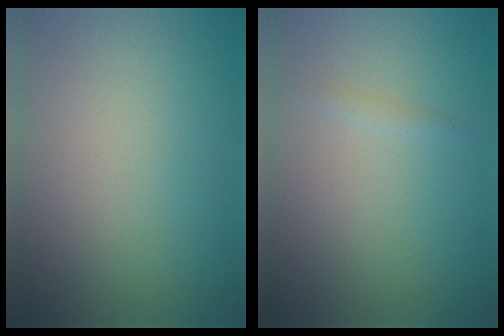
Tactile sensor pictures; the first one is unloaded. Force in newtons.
{"total": 0.6, "press": 0.5, "slide": 0.0}